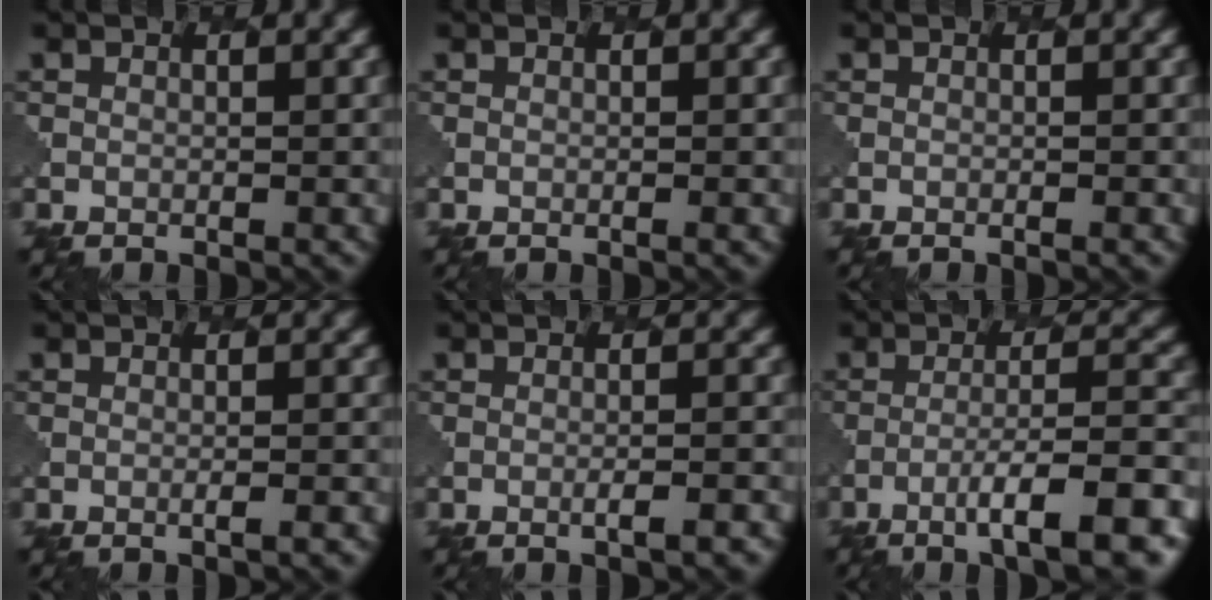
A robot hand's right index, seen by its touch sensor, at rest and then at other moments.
{"total": 0.6, "force": [-0.1, 0.1, 0.5], "torque": [-0.003, 0.001, -0.002]}
{"total": 0.6, "force": [-0.3, 0.2, 0.5], "torque": [-0.001, 0.000, -0.006]}
{"total": 1.2, "force": [-0.4, 0.3, 1.1], "torque": [-0.007, 0.004, -0.009]}
{"total": 2.1, "force": [-0.9, 0.4, 1.8], "torque": [-0.019, 0.007, -0.019]}
{"total": 8.7, "force": [-4.5, 1.7, 7.2], "torque": [-0.103, 0.008, -0.069]}